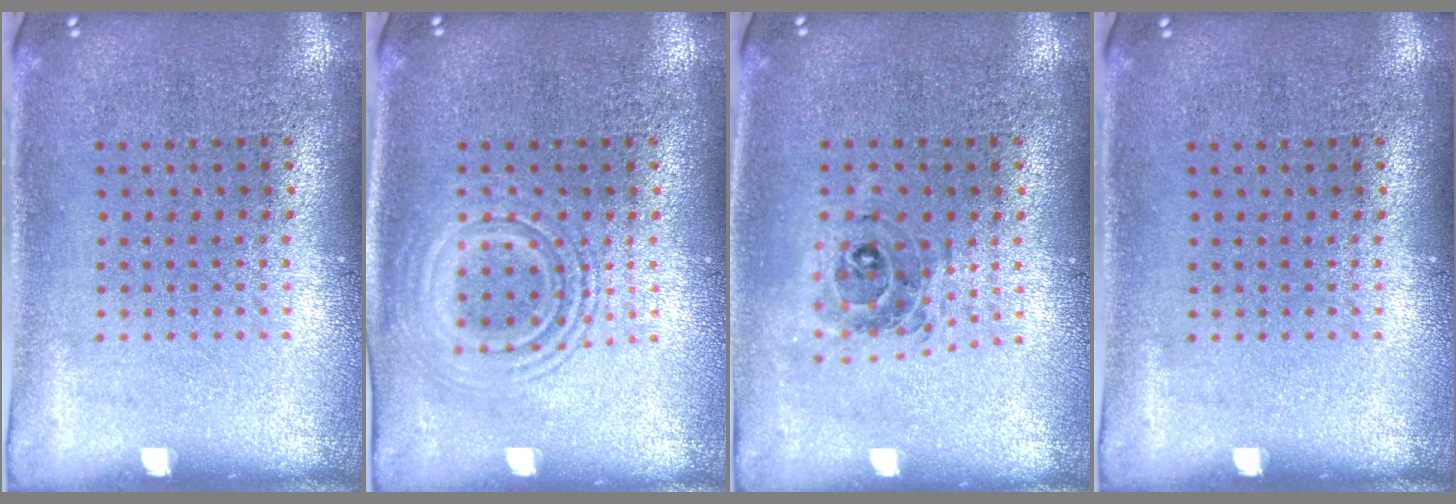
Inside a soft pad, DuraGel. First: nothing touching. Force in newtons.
{"total": 2.5, "press": 2.4, "slide": 0.4}
{"total": 0.7, "press": 0.7, "slide": 0.1}
{"total": 0.0}